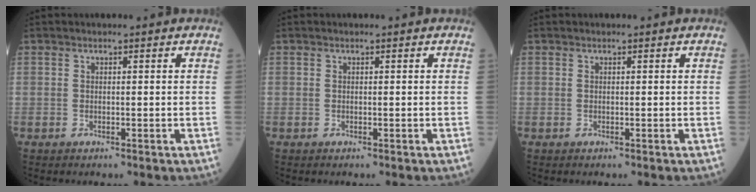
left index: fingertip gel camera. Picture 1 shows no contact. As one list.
[{"total": 0.0}, {"total": 0.0}]